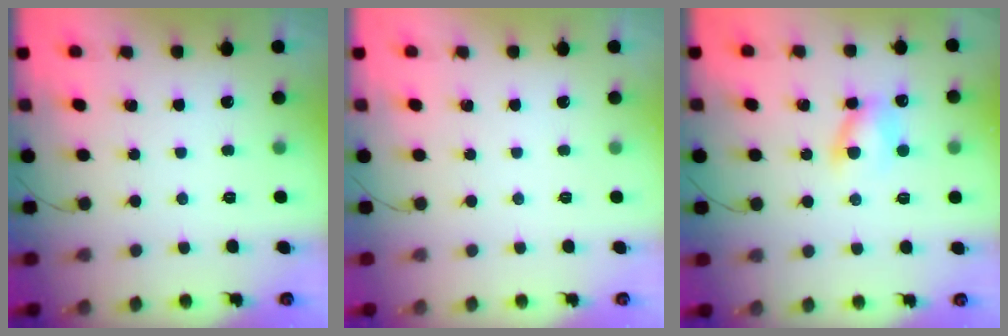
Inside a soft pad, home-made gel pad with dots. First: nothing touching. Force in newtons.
{"total": 0.0}
{"total": 7.1, "press": 7.1, "slide": 1.1}